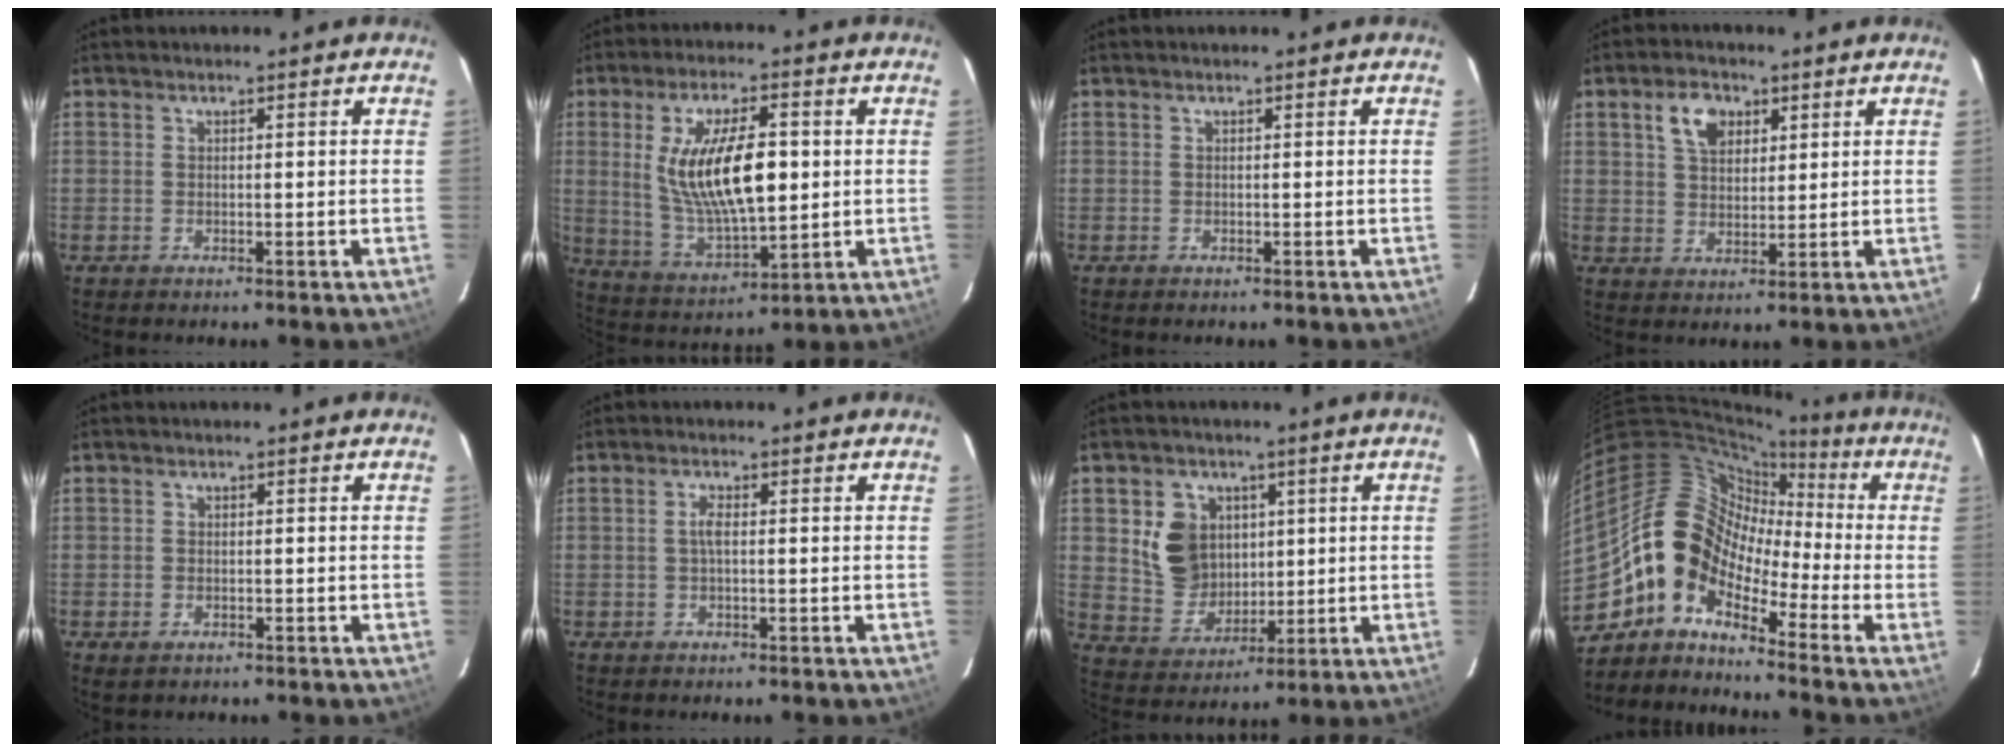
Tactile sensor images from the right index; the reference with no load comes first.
{"total": 16.0, "force": [1.9, 5.9, 14.7], "torque": [-0.276, -0.006, 0.048]}
{"total": 0.0}
{"total": 6.4, "force": [3.0, 4.1, 3.9], "torque": [-0.067, 0.017, 0.054]}
{"total": 1.7, "force": [-0.9, 1.3, 0.7], "torque": [-0.014, -0.003, -0.015]}
{"total": 1.7, "force": [-0.1, 0.4, 1.6], "torque": [-0.034, 0.003, -0.004]}
{"total": 10.1, "force": [2.5, 8.6, 4.6], "torque": [-0.107, 0.014, 0.065]}
{"total": 10.1, "force": [-5.6, 6.8, 5.0], "torque": [-0.083, 0.036, -0.135]}